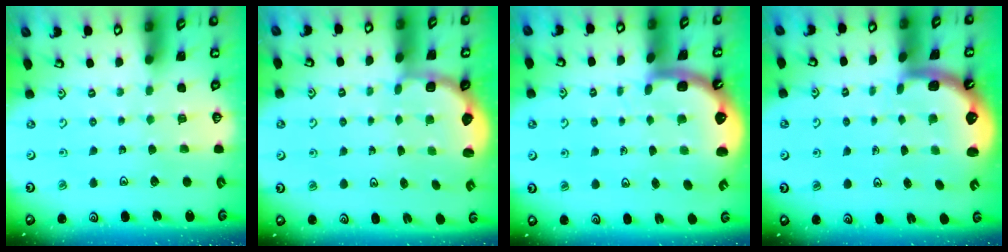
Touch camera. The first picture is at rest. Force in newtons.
{"total": 2.8, "press": 2.1, "slide": 1.9}
{"total": 3.8, "press": 3.6, "slide": 1.2}
{"total": 1.6, "press": 1.5, "slide": 0.6}